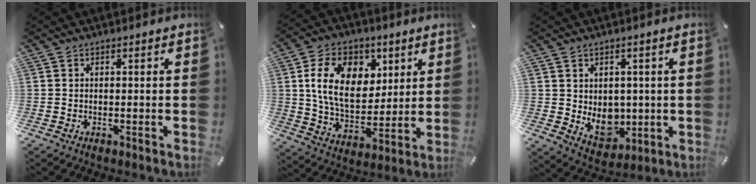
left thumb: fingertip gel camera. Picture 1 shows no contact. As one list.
[{"total": 15.8, "force": [5.3, 11.2, 9.7], "torque": [-0.169, -0.001, 0.098]}, {"total": 8.6, "force": [0.4, 7.4, 4.5], "torque": [-0.052, -0.012, 0.013]}]